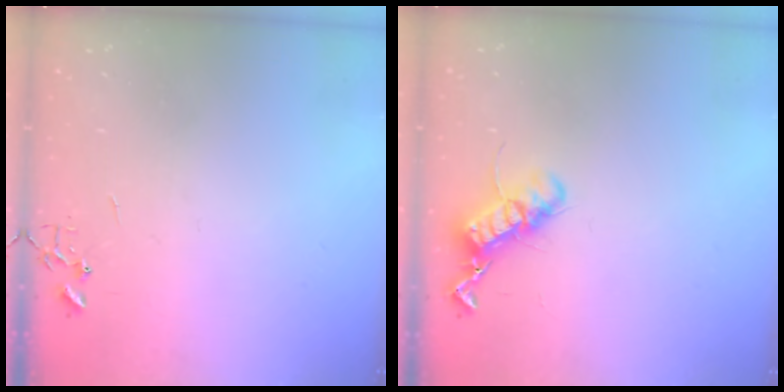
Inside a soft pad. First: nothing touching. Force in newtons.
{"total": 12.2, "press": 12.2, "slide": 0.9}